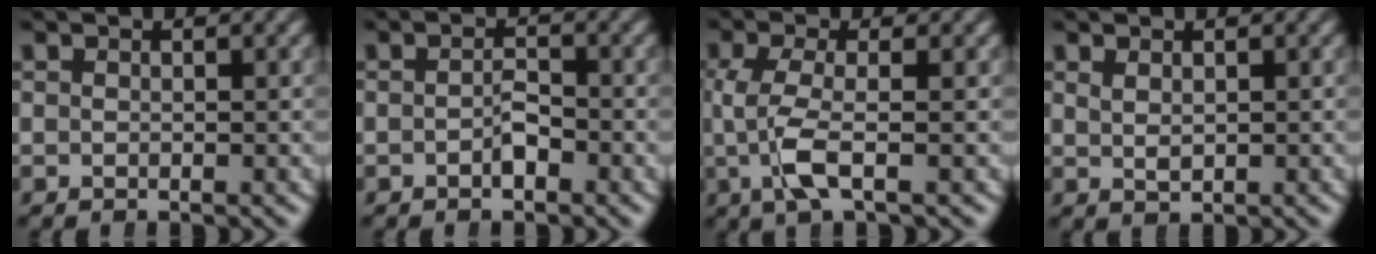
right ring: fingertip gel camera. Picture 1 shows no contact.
{"total": 1.4, "force": [-0.8, 0.8, 0.8], "torque": [-0.019, -0.003, -0.016]}
{"total": 4.2, "force": [-0.4, 1.6, 3.9], "torque": [-0.102, -0.018, 0.001]}
{"total": 0.8, "force": [0.6, -0.2, 0.4], "torque": [-0.011, -0.010, 0.022]}